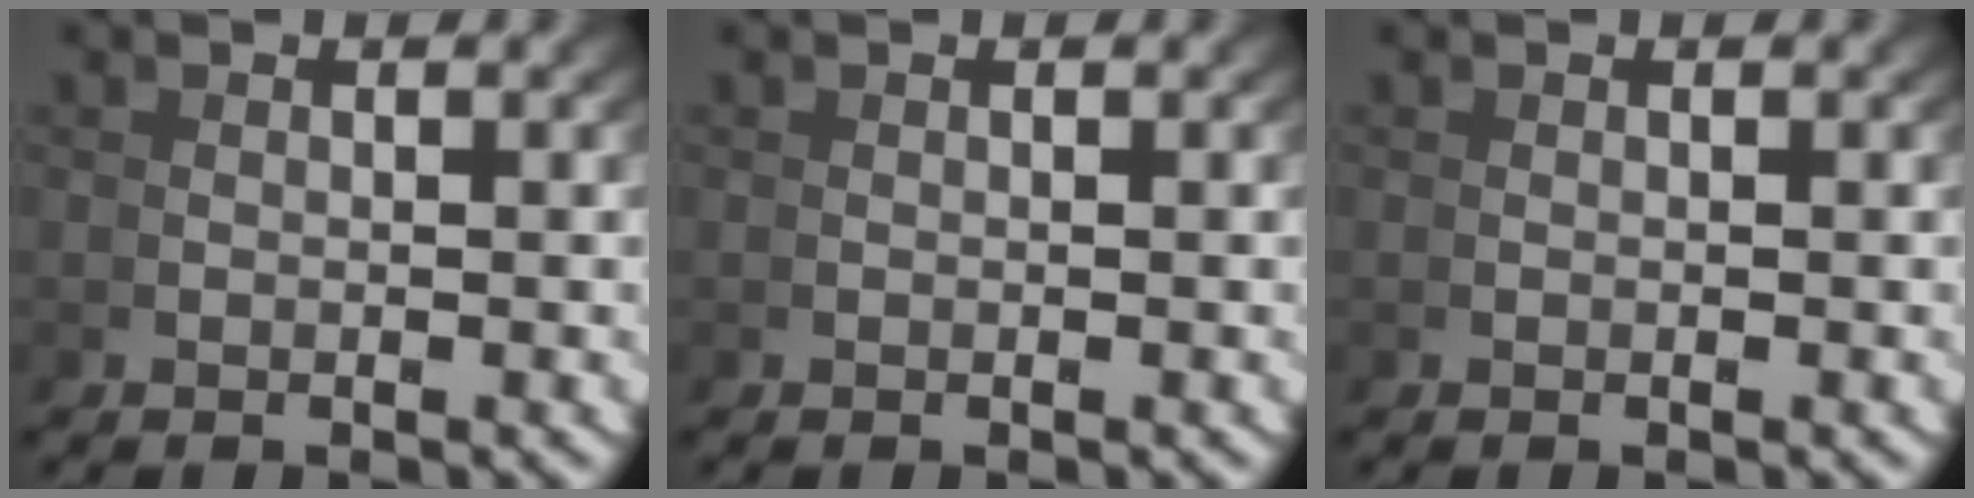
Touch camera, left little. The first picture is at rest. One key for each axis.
{"total": 0.0}
{"total": 0.0}